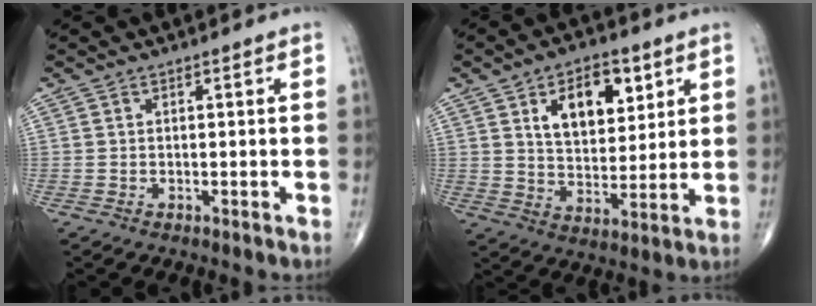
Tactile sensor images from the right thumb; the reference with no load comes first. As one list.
[{"total": 12.9, "force": [5.3, 7.5, 9.1], "torque": [-0.101, -0.026, 0.092]}]